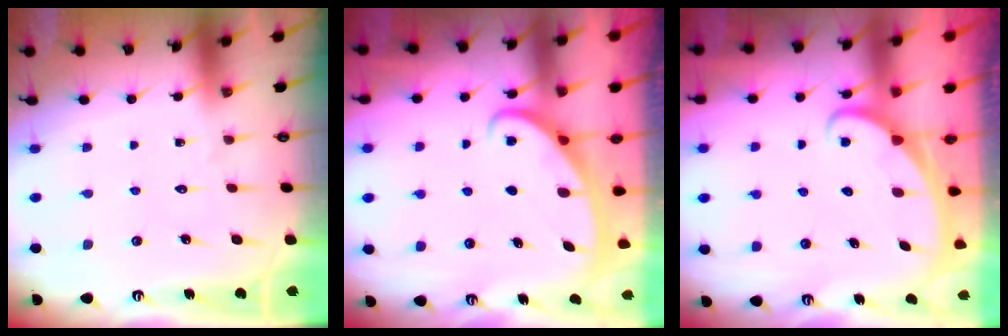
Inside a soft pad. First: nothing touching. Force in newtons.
{"total": 2.7, "press": 2.6, "slide": 0.4}
{"total": 2.2, "press": 2.2, "slide": 0.1}